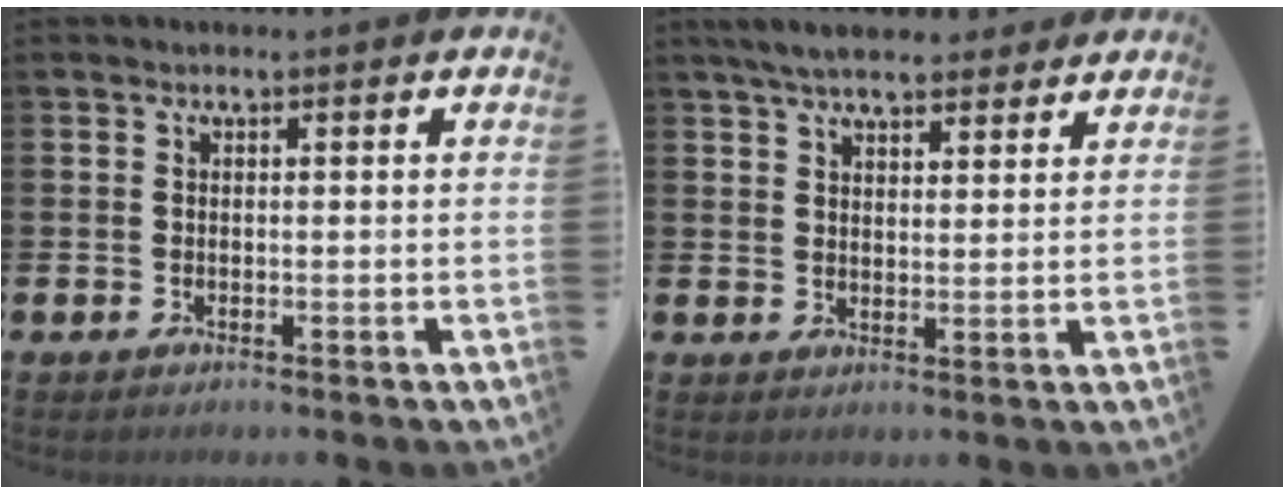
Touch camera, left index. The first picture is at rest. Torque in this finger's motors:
{"motor_torque": [1.09, -1.05, 0.46, 0.21]}